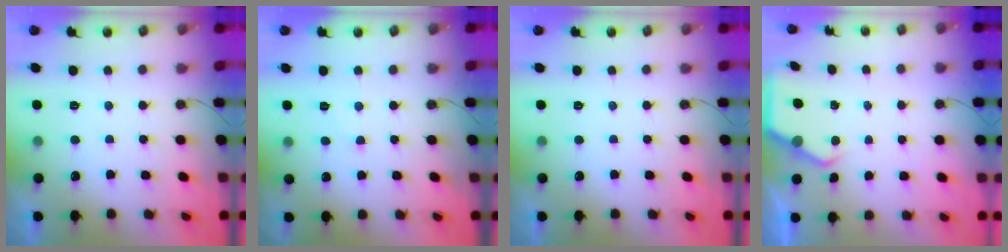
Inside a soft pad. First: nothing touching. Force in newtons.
{"total": 5.4, "press": 5.4, "slide": 0.6}
{"total": 0.0}
{"total": 4.0, "press": 4.0, "slide": 0.2}